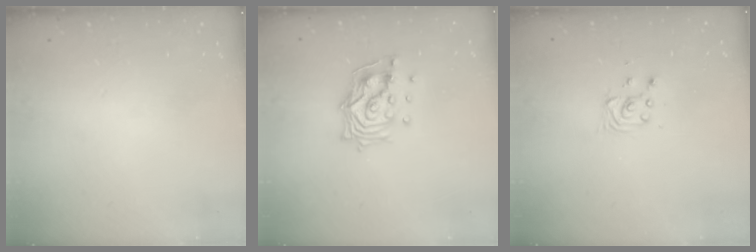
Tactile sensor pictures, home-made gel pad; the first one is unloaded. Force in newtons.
{"total": 12.9, "press": 12.7, "slide": 2.2}
{"total": 2.8, "press": 2.8, "slide": 0.4}